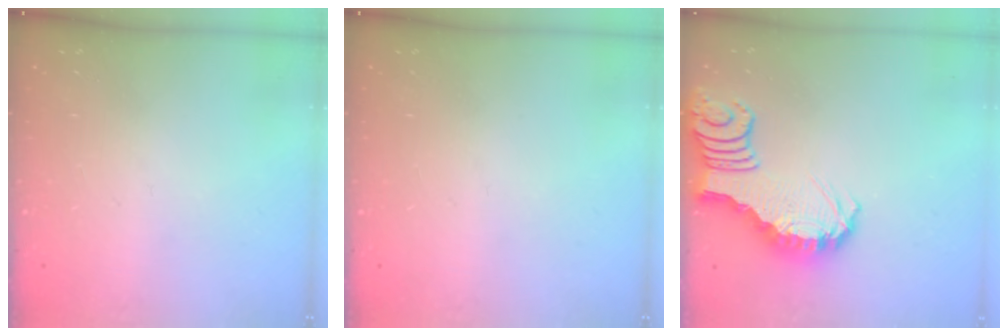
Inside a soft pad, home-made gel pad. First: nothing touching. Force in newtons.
{"total": 0.0}
{"total": 2.8, "press": 2.8, "slide": 0.5}